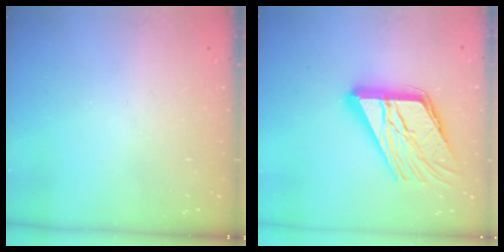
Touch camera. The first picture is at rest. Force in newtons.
{"total": 19.0, "press": 18.9, "slide": 1.9}